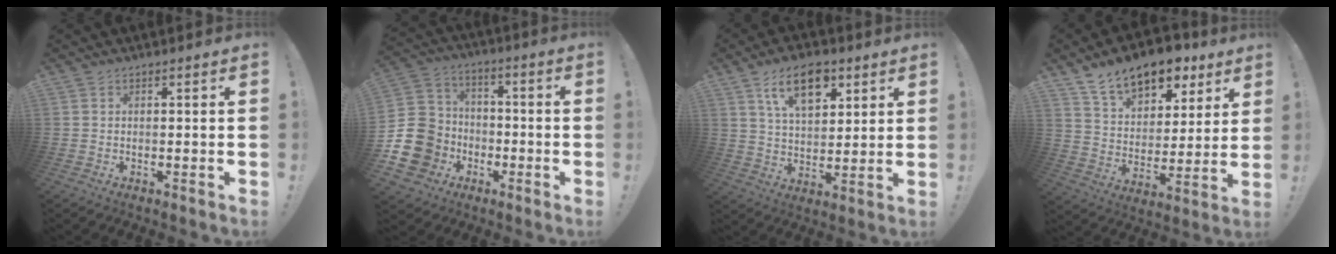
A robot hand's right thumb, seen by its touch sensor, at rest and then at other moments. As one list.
[{"total": 17.2, "force": [-5.5, 14.9, 6.5], "torque": [-0.116, 0.038, -0.083]}, {"total": 13.4, "force": [7.2, 7.5, 8.4], "torque": [-0.137, -0.016, 0.131]}, {"total": 15.8, "force": [11.3, 8.4, 7.0], "torque": [-0.103, -0.076, 0.203]}]